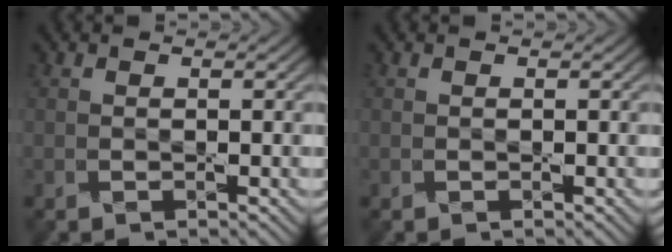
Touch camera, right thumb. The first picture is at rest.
{"total": 0.0}